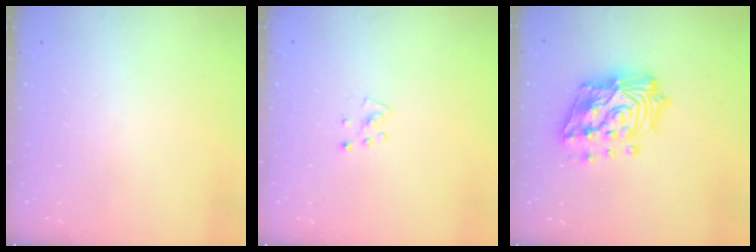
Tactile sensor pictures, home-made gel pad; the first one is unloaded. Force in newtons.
{"total": 4.4, "press": 4.4, "slide": 0.3}
{"total": 20.1, "press": 19.9, "slide": 3.0}